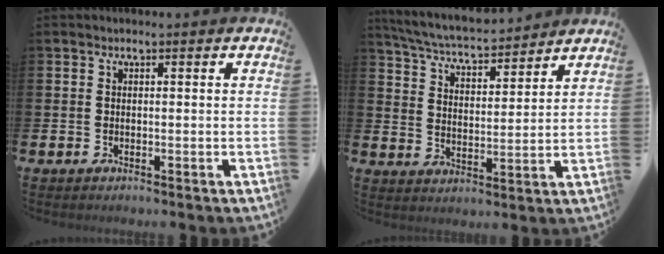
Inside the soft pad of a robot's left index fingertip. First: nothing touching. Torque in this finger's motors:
{"motor_torque": [-0.07, -0.23, 0.49, 0.19]}